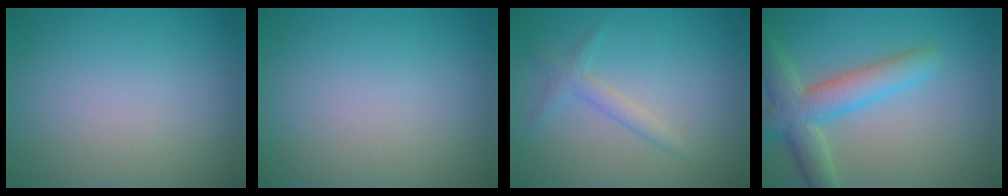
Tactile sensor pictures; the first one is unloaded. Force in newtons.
{"total": 0.0}
{"total": 1.6, "press": 1.6, "slide": 0.0}
{"total": 5.4, "press": 5.4, "slide": 0.1}